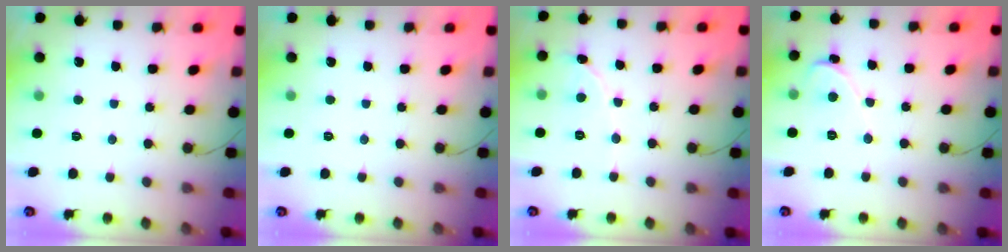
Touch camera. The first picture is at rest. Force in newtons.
{"total": 0.0}
{"total": 1.7, "press": 1.7, "slide": 0.1}
{"total": 1.4, "press": 1.3, "slide": 0.1}